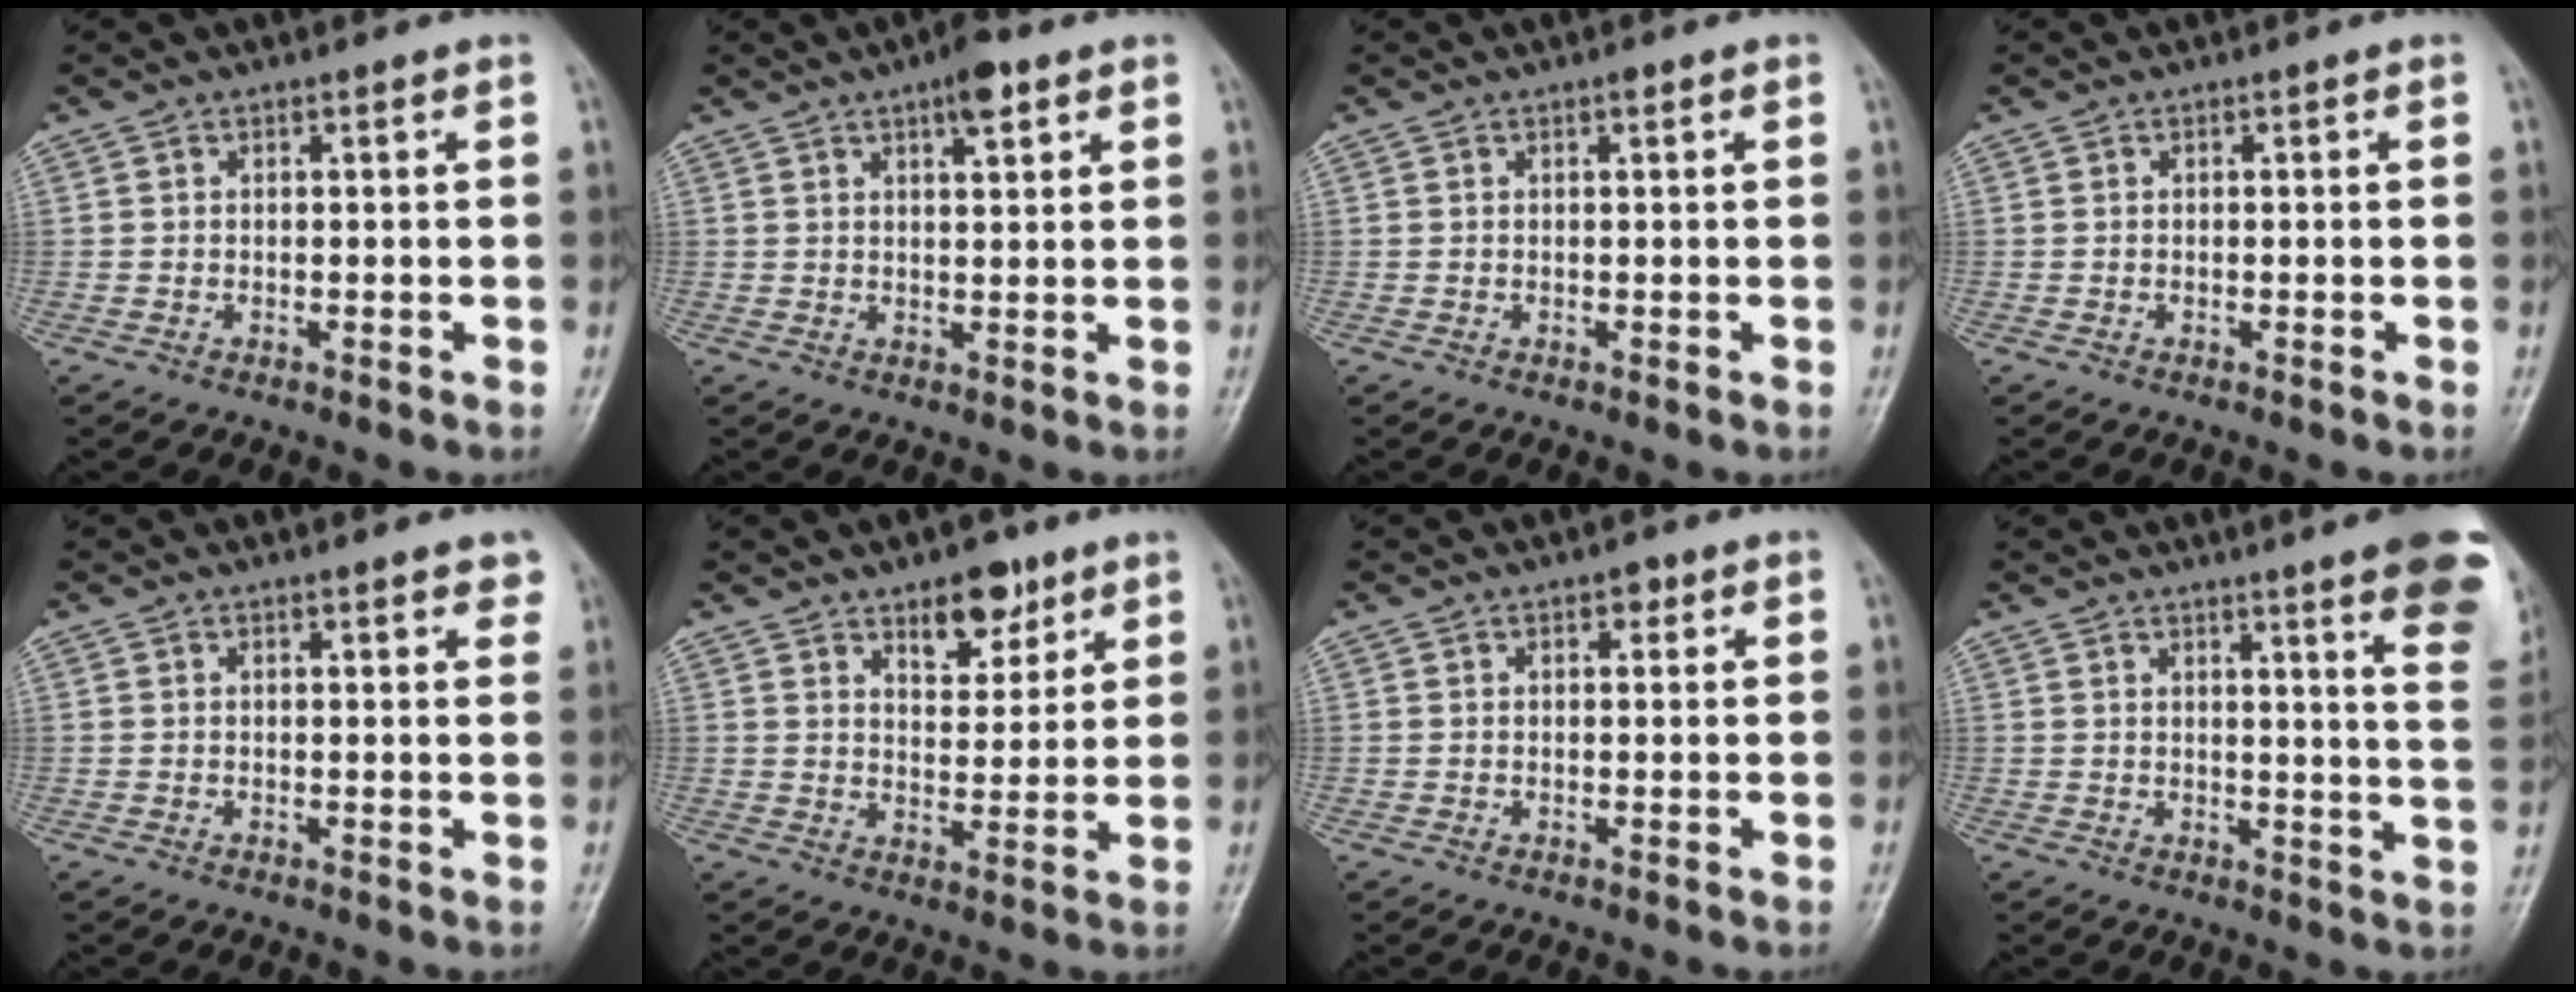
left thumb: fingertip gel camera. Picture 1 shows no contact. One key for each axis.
{"total": 5.2, "fx": 3.0, "fy": 1.7, "fz": 4.0, "tx": -0.051, "ty": -0.008, "tz": 0.041}
{"total": 0.6, "fx": 0.3, "fy": 0.2, "fz": 0.5, "tx": -0.007, "ty": 0.001, "tz": 0.003}
{"total": 0.0}
{"total": 3.2, "fx": 2.2, "fy": 1.1, "fz": 2.0, "tx": -0.007, "ty": -0.003, "tz": 0.024}
{"total": 8.0, "fx": 5.1, "fy": 4.0, "fz": 4.6, "tx": -0.039, "ty": -0.031, "tz": 0.078}
{"total": 1.8, "fx": 1.0, "fy": 1.0, "fz": 1.1, "tx": -0.006, "ty": -0.001, "tz": 0.010}
{"total": 15.6, "fx": 9.6, "fy": 1.8, "fz": 12.2, "tx": -0.130, "ty": -0.042, "tz": 0.097}